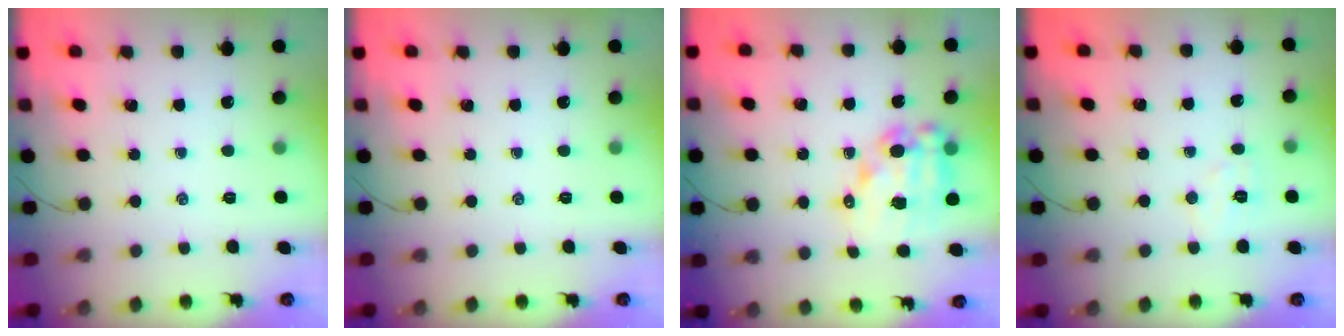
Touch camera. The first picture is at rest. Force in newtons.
{"total": 0.0}
{"total": 12.7, "press": 12.4, "slide": 2.9}
{"total": 5.3, "press": 5.2, "slide": 0.9}